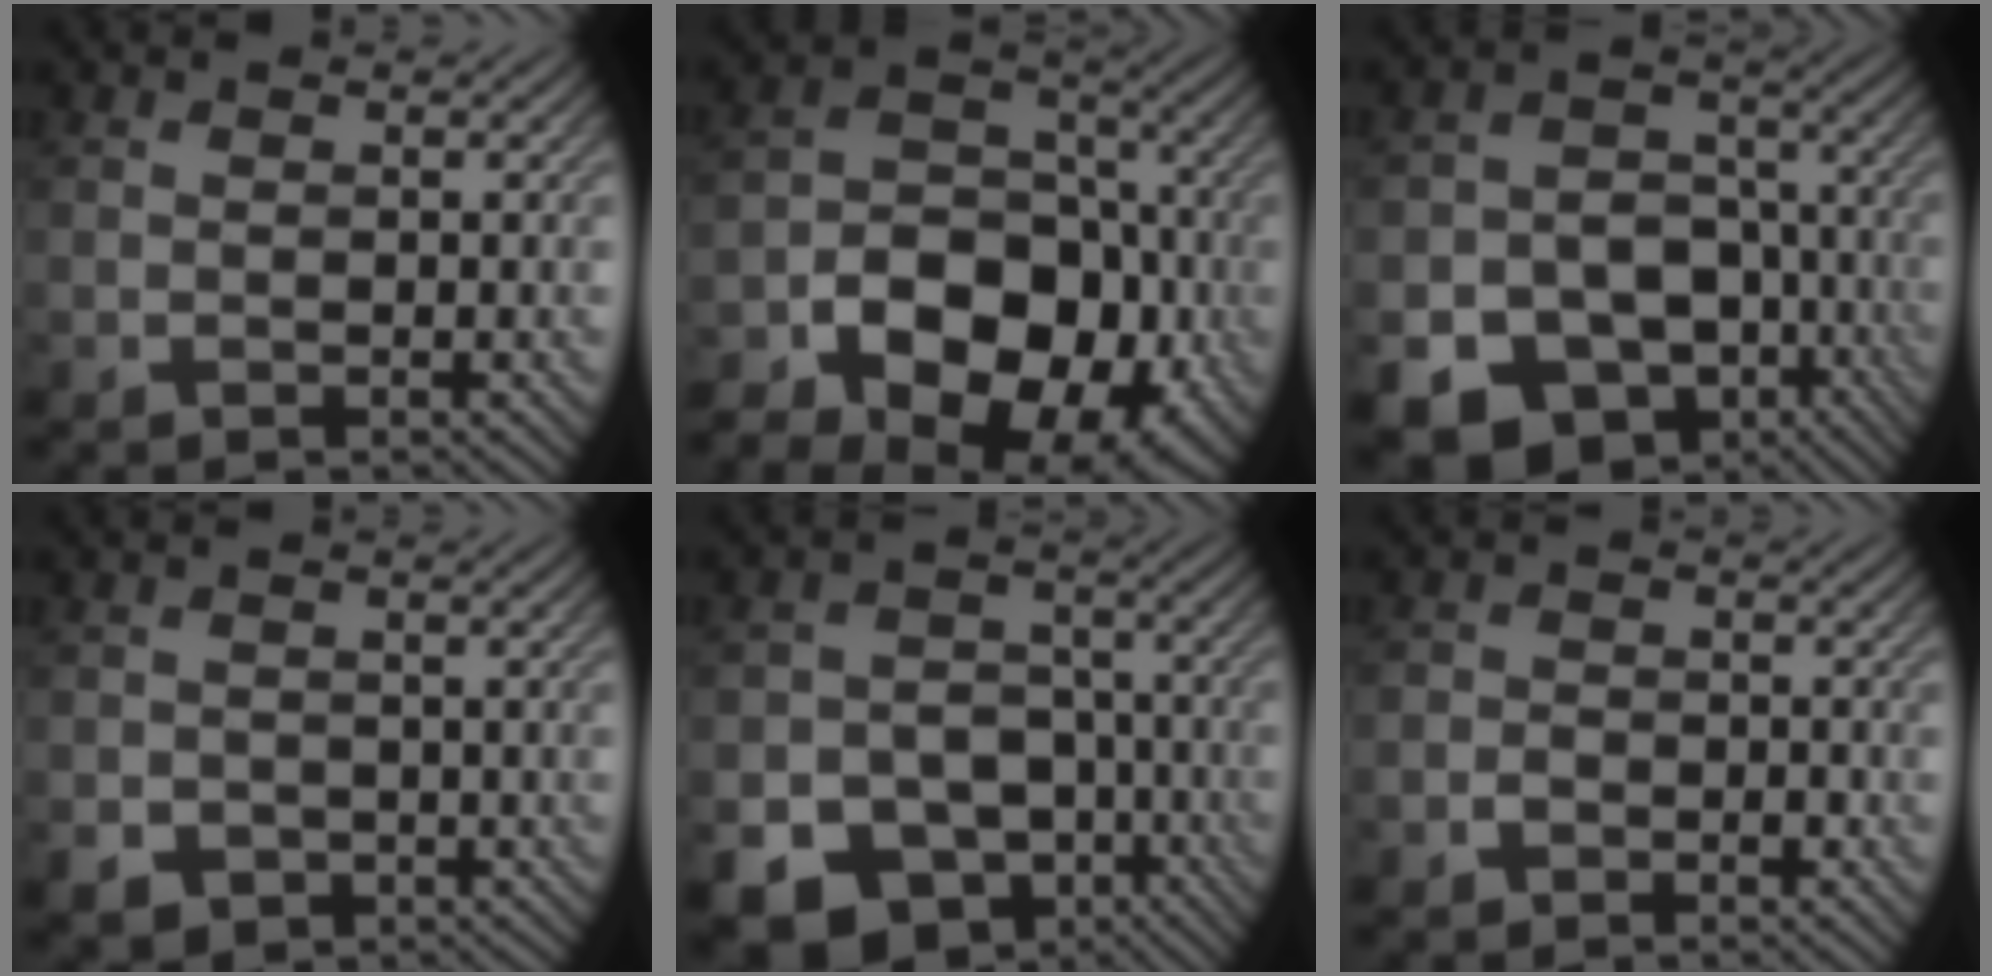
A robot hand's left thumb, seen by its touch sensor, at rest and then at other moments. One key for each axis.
{"total": 17.0, "fx": -8.1, "fy": 11.9, "fz": 9.0, "tx": -0.157, "ty": -0.028, "tz": -0.128}
{"total": 16.3, "fx": -9.3, "fy": 11.9, "fz": 6.2, "tx": -0.125, "ty": -0.049, "tz": -0.138}
{"total": 3.6, "fx": -1.6, "fy": 3.0, "fz": 1.1, "tx": -0.022, "ty": -0.013, "tz": -0.027}
{"total": 14.9, "fx": -8.6, "fy": 10.9, "fz": 5.2, "tx": -0.108, "ty": -0.047, "tz": -0.134}
{"total": 2.0, "fx": -1.2, "fy": 1.4, "fz": 0.8, "tx": -0.005, "ty": 0.006, "tz": -0.030}